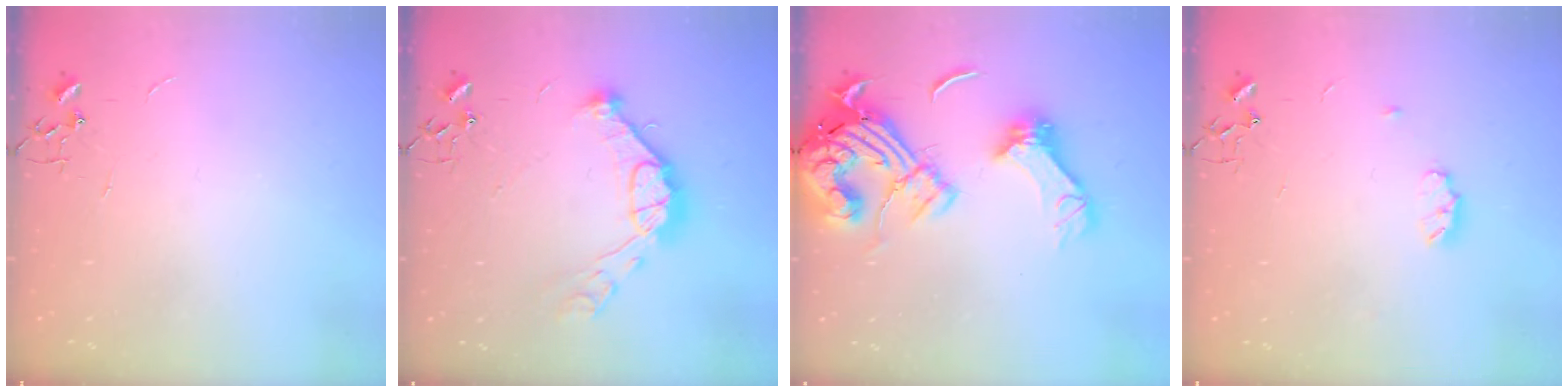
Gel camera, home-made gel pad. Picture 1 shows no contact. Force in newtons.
{"total": 14.2, "press": 14.1, "slide": 1.8}
{"total": 22.0, "press": 21.8, "slide": 2.6}
{"total": 5.2, "press": 5.1, "slide": 0.9}